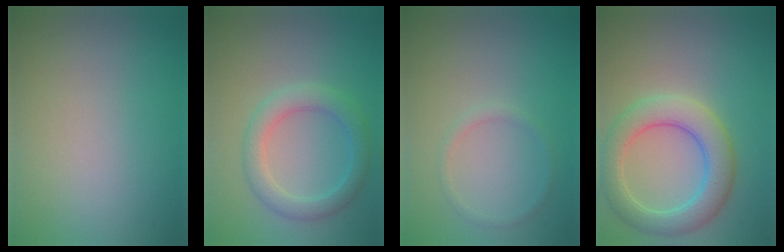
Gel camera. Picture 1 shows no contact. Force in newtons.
{"total": 2.2, "press": 2.2, "slide": 0.3}
{"total": 1.0, "press": 0.9, "slide": 0.2}
{"total": 5.6, "press": 5.6, "slide": 0.7}